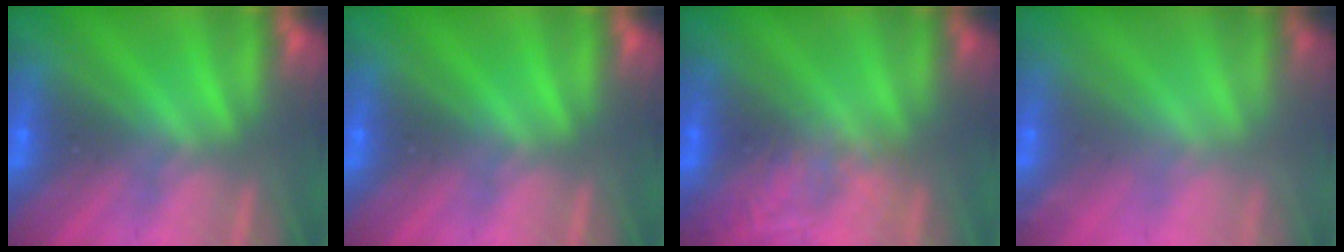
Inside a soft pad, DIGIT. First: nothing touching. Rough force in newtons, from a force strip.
{"total": 0.0}
{"total": 2.1}
{"total": 1.5}